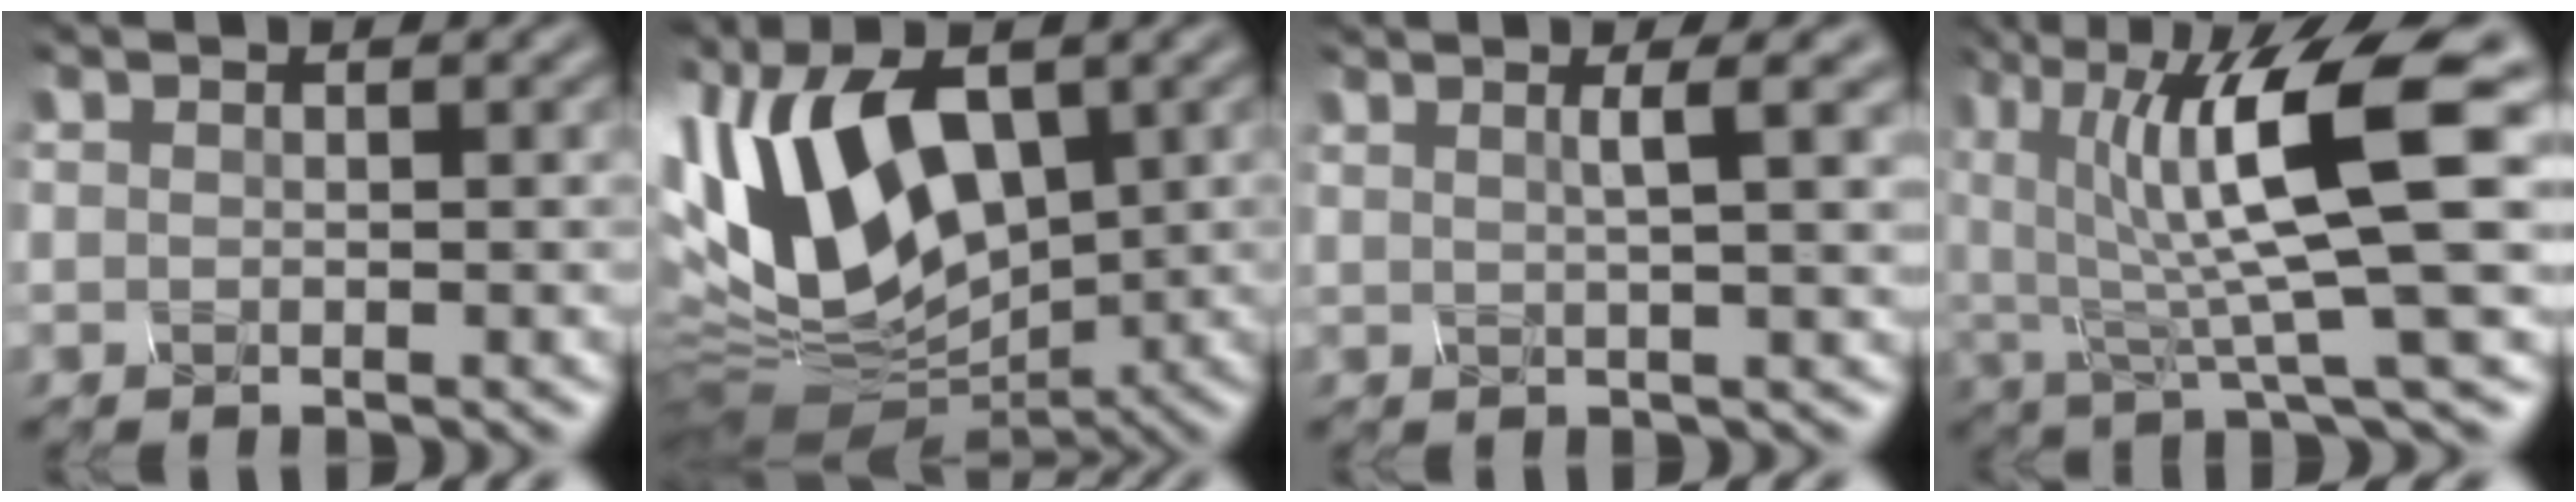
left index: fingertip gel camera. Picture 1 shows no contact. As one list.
[{"total": 13.0, "force": [0.2, 7.0, 10.9], "torque": [-0.224, 0.008, 0.006]}, {"total": 3.3, "force": [1.5, 0.5, 2.9], "torque": [-0.045, 0.015, 0.020]}, {"total": 10.4, "force": [2.1, 2.1, 10.0], "torque": [-0.178, 0.002, 0.053]}]